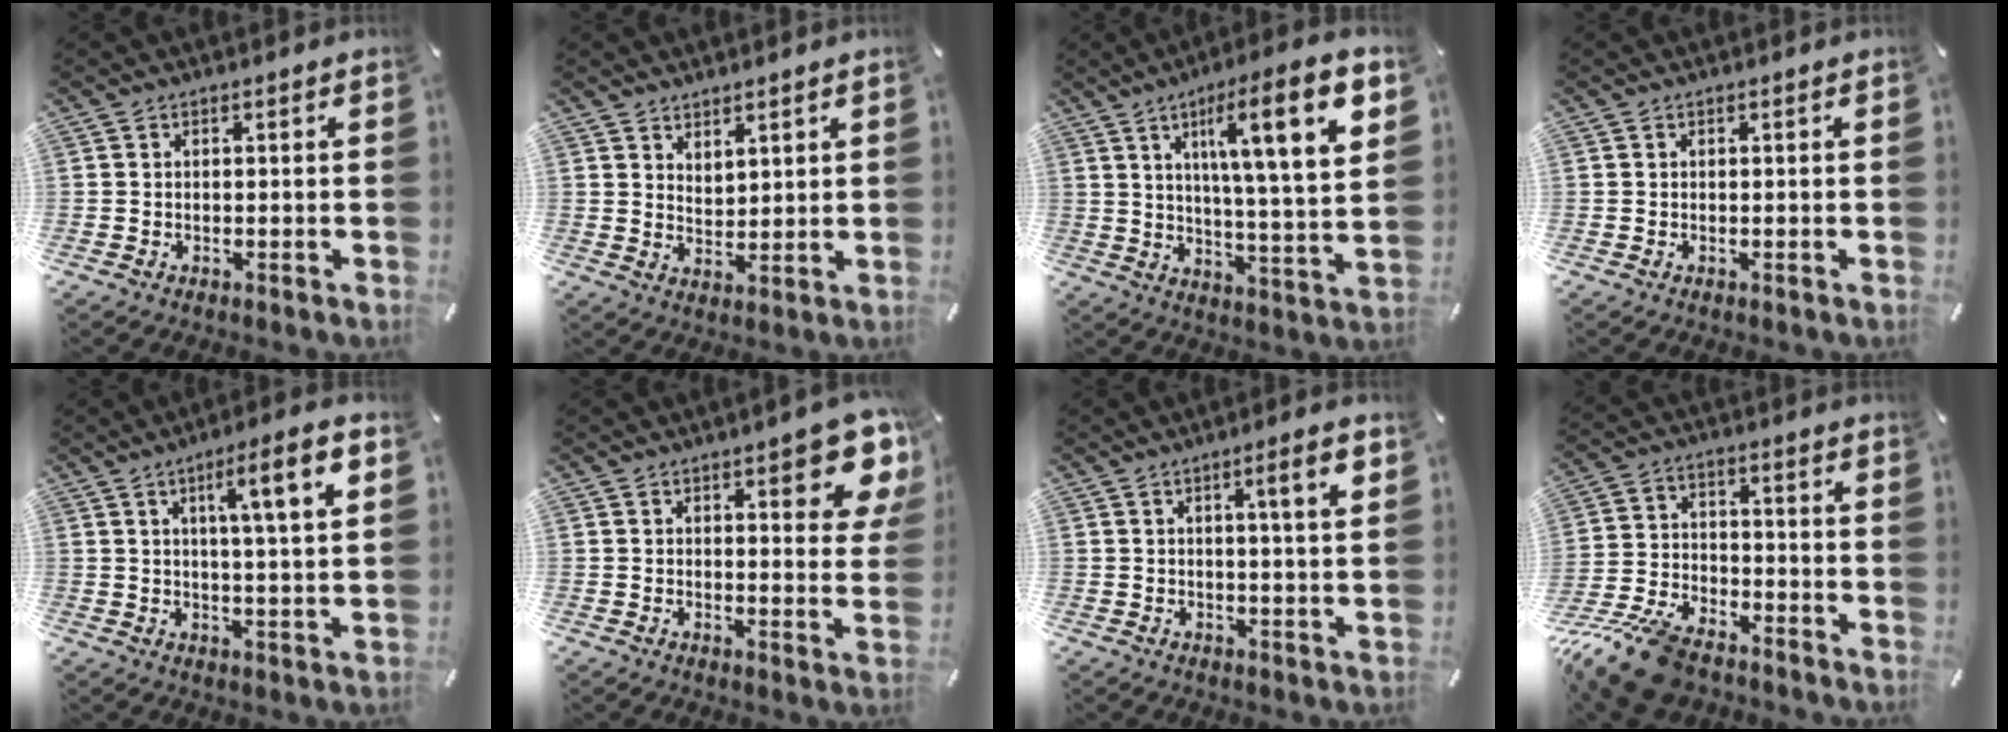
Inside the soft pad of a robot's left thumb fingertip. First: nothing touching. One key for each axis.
{"total": 3.5, "fx": 3.2, "fy": 1.4, "fz": -0.4, "tx": 0.009, "ty": -0.019, "tz": 0.060}
{"total": 16.1, "fx": 7.5, "fy": 2.3, "fz": 14.1, "tx": -0.216, "ty": -0.034, "tz": 0.104}
{"total": 0.0}
{"total": 10.8, "fx": 4.1, "fy": 1.2, "fz": 9.9, "tx": -0.155, "ty": -0.007, "tz": 0.057}
{"total": 11.9, "fx": 6.7, "fy": 3.8, "fz": 9.1, "tx": -0.107, "ty": -0.045, "tz": 0.108}
{"total": 7.9, "fx": 3.0, "fy": 0.7, "fz": 7.2, "tx": -0.112, "ty": -0.005, "tz": 0.039}
{"total": 14.6, "fx": -10.7, "fy": 6.0, "fz": 7.8, "tx": -0.153, "ty": 0.053, "tz": -0.196}